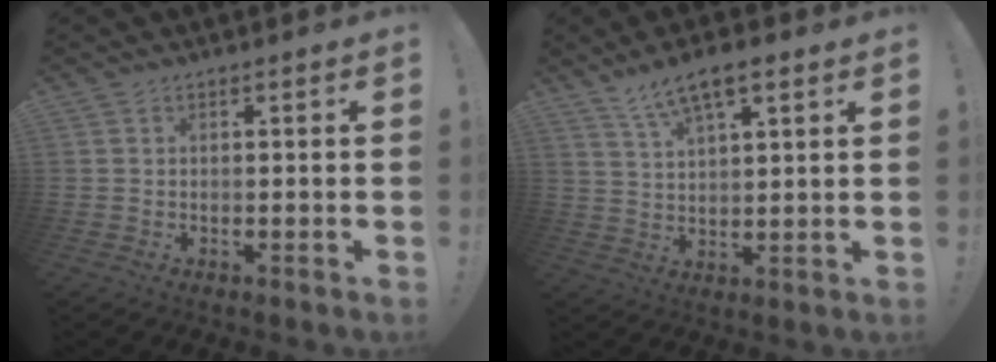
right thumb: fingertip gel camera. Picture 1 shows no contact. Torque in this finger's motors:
{"motor_torque": [0.03, 0.04, 0.26, 0.16, 0.00]}